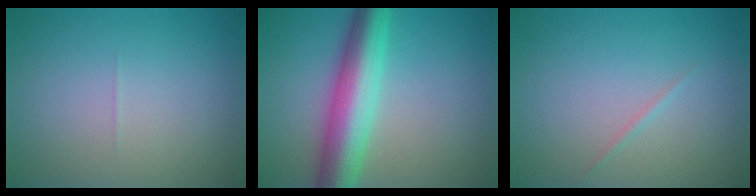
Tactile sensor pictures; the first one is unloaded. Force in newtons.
{"total": 7.7, "press": 7.7, "slide": 0.0}
{"total": 0.6, "press": 0.6, "slide": 0.0}